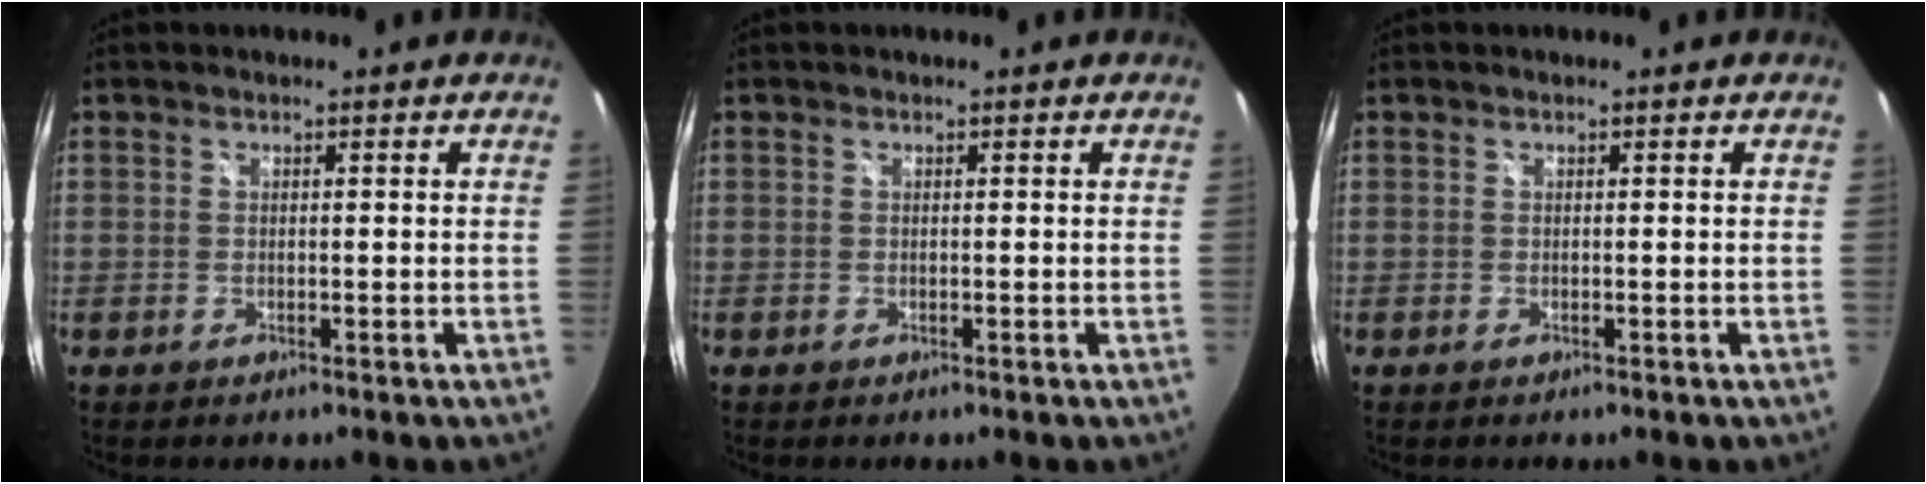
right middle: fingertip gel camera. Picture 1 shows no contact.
{"total": 0.0}
{"total": 0.0}